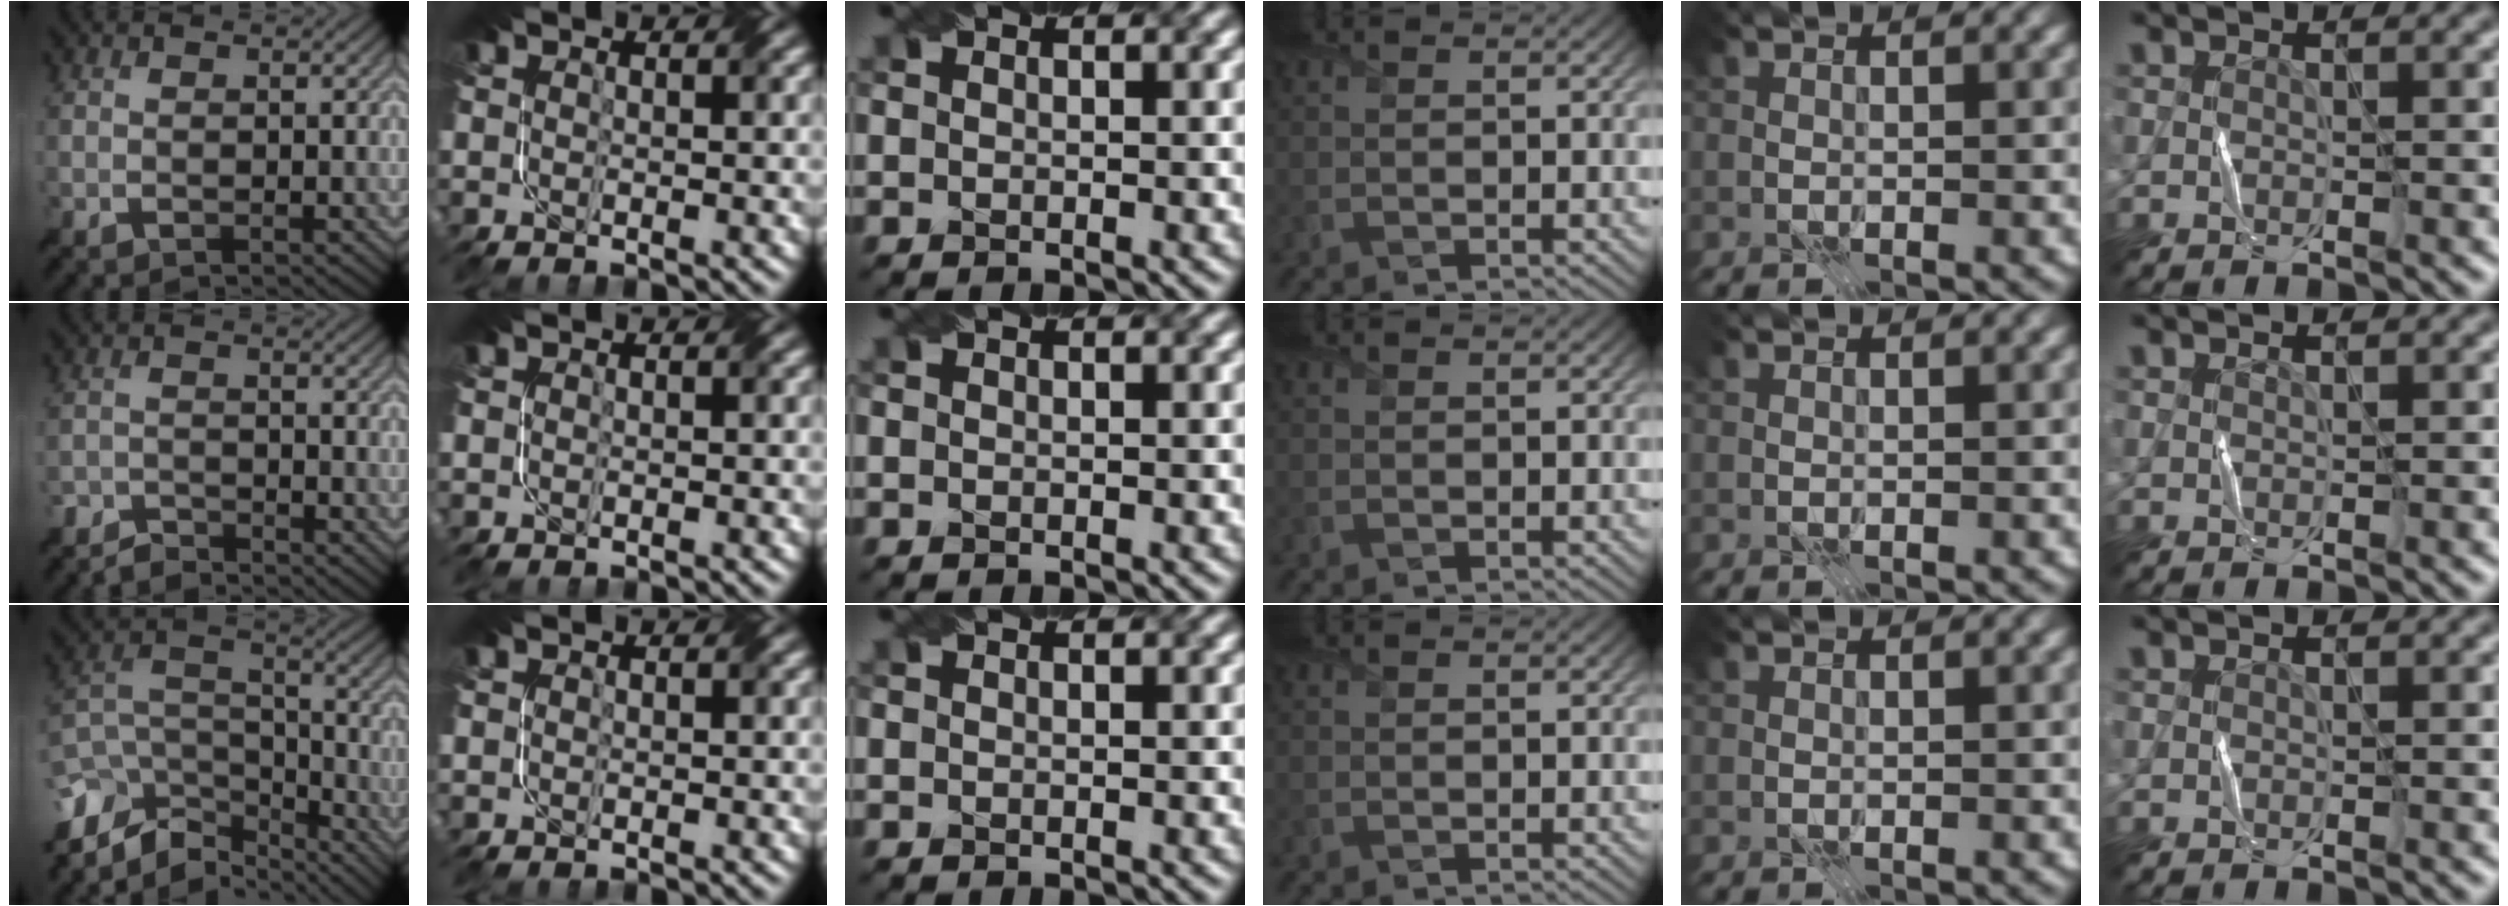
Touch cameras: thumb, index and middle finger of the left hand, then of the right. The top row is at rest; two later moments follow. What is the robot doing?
{"motion": "fold", "object": "coffee filter"}